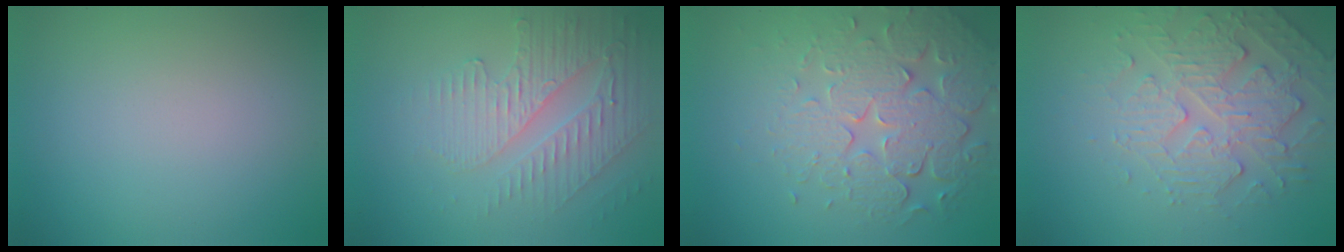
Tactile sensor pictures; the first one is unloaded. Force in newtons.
{"total": 3.9, "press": 3.5, "slide": 1.7}
{"total": 6.9, "press": 5.2, "slide": 4.6}
{"total": 4.9, "press": 3.7, "slide": 3.3}